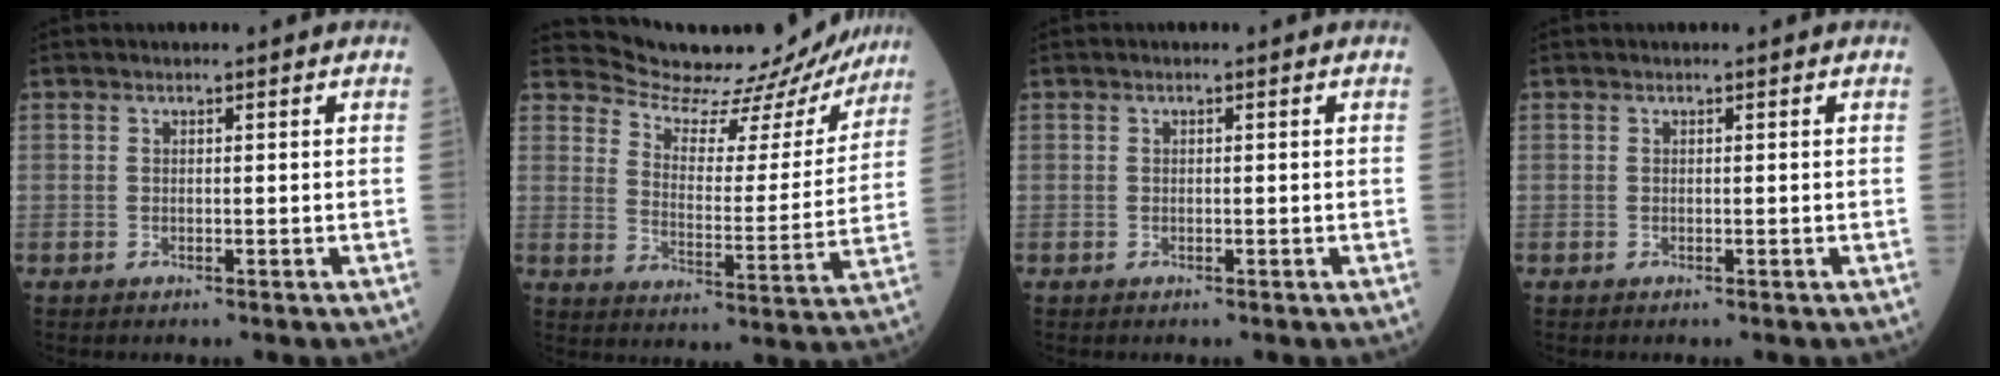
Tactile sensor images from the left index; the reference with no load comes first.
{"total": 17.8, "force": [17.1, 4.3, 2.1], "torque": [-0.017, -0.034, 0.208]}
{"total": 0.0}
{"total": 0.0}